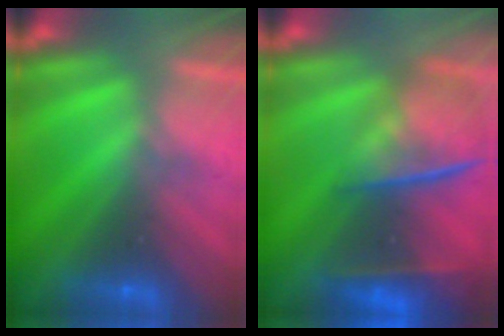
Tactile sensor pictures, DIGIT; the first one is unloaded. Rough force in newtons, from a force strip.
{"total": 5.7}